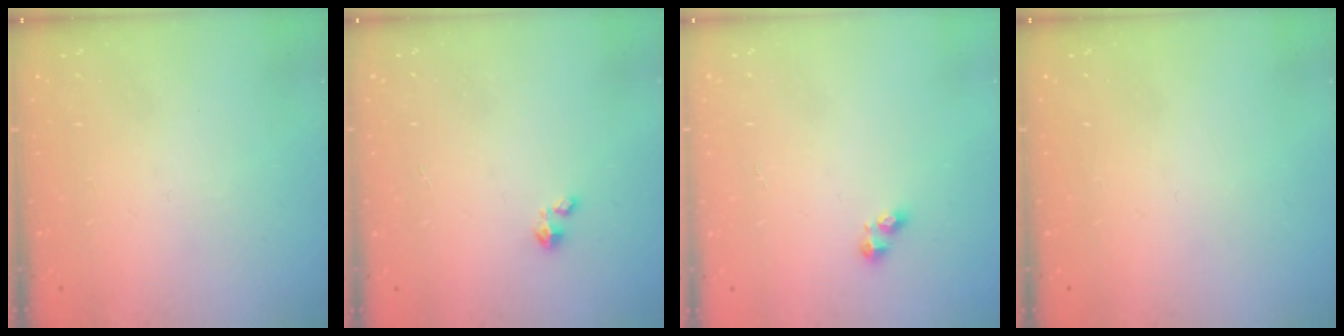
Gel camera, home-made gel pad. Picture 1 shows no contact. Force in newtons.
{"total": 1.4, "press": 1.4, "slide": 0.2}
{"total": 2.8, "press": 2.8, "slide": 0.4}
{"total": 0.0}